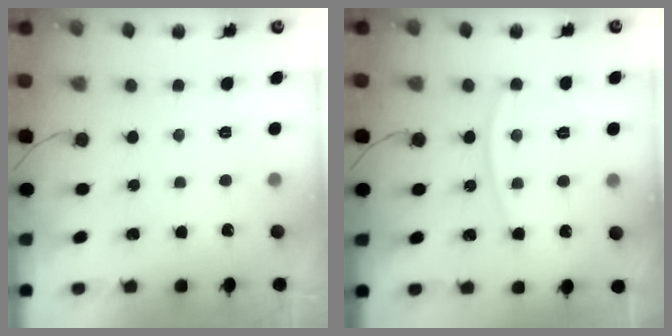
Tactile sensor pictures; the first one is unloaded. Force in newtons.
{"total": 8.2, "press": 8.1, "slide": 1.1}